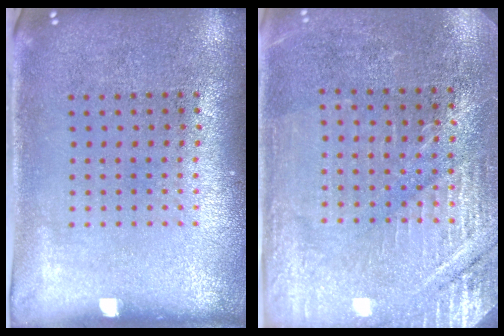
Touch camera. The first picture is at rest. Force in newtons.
{"total": 2.9, "press": 2.9, "slide": 0.3}